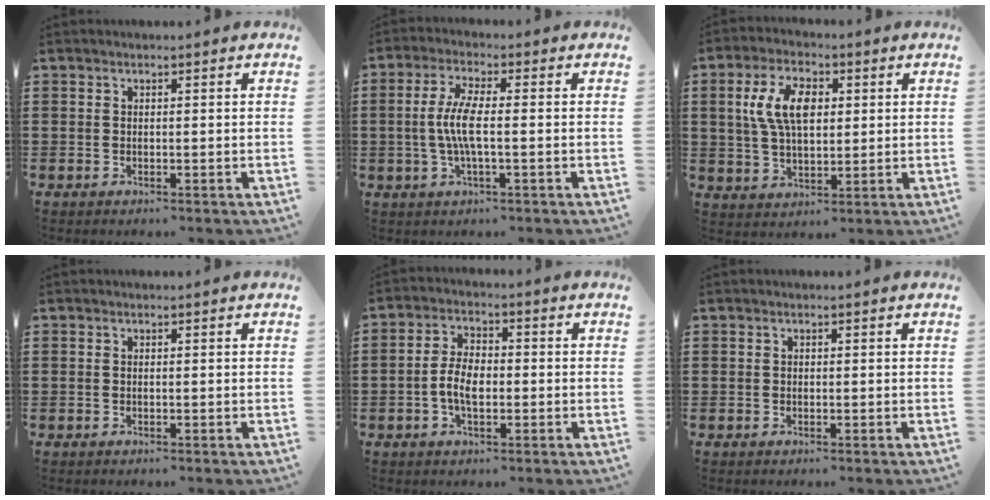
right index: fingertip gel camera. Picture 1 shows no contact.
{"total": 5.9, "force": [-0.7, 1.3, 5.8], "torque": [-0.132, -0.007, -0.024]}
{"total": 8.1, "force": [2.0, 4.4, 6.5], "torque": [-0.145, 0.016, 0.034]}
{"total": 0.0}
{"total": 5.2, "force": [-1.1, 2.7, 4.3], "torque": [-0.098, 0.001, -0.026]}
{"total": 0.0}